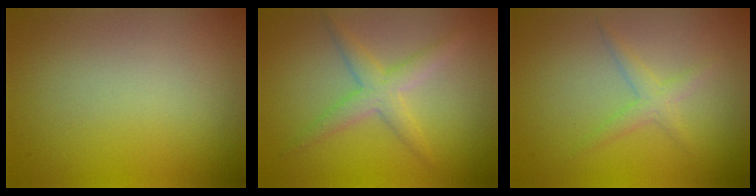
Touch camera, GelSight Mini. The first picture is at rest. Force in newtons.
{"total": 3.0, "press": 3.0, "slide": 0.1}
{"total": 1.8, "press": 1.8, "slide": 0.1}